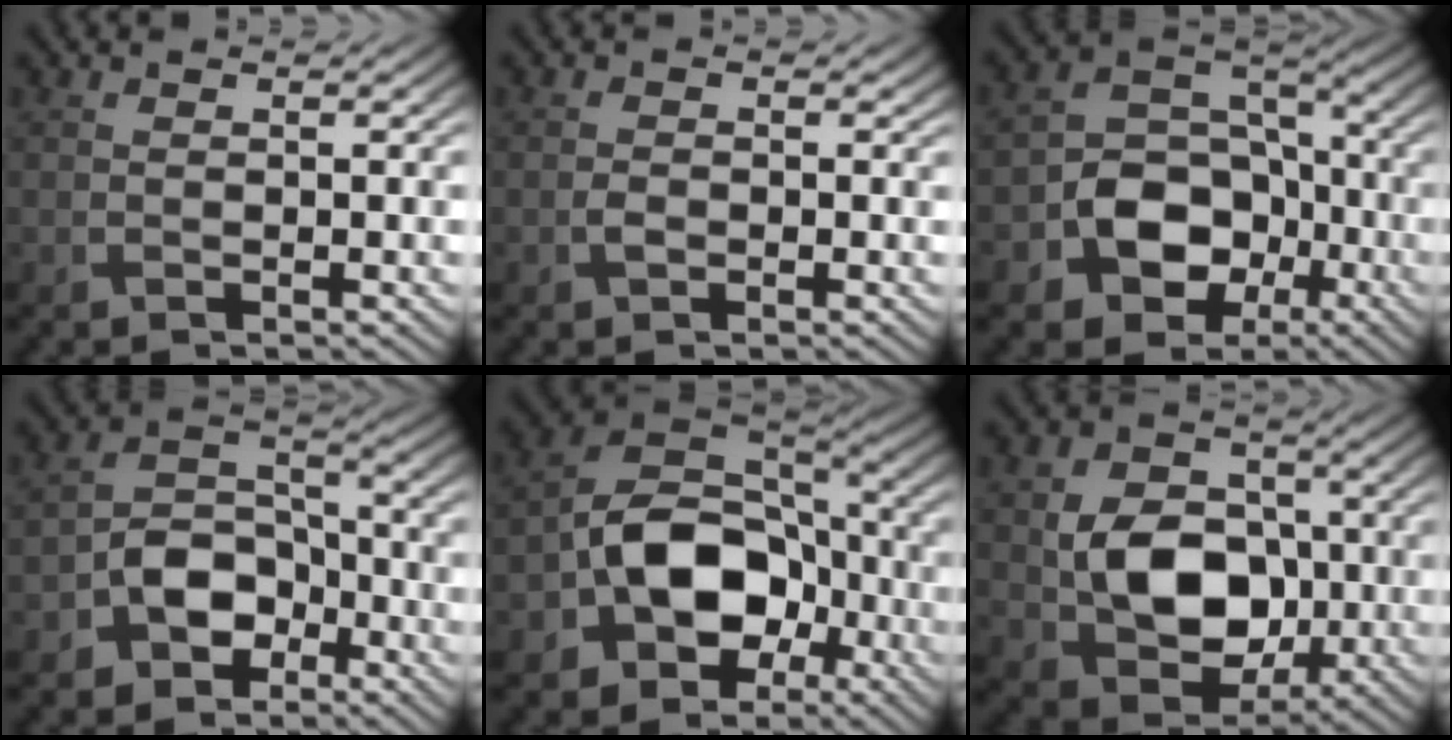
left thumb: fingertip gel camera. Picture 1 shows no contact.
{"total": 1.2, "force": [-0.4, 0.8, 0.8], "torque": [-0.019, 0.000, -0.010]}
{"total": 10.1, "force": [-4.0, 7.5, 5.5], "torque": [-0.105, -0.010, -0.081]}
{"total": 7.4, "force": [-4.1, 4.9, 3.8], "torque": [-0.071, 0.005, -0.090]}
{"total": 12.7, "force": [-4.8, 8.9, 7.7], "torque": [-0.144, -0.016, -0.104]}
{"total": 10.4, "force": [-1.1, 7.8, 6.8], "torque": [-0.143, -0.007, -0.023]}